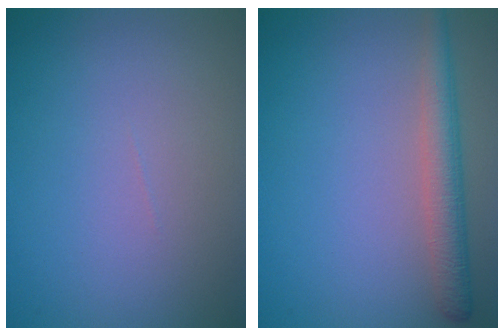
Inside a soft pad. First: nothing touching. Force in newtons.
{"total": 3.4, "press": 3.4, "slide": 0.1}